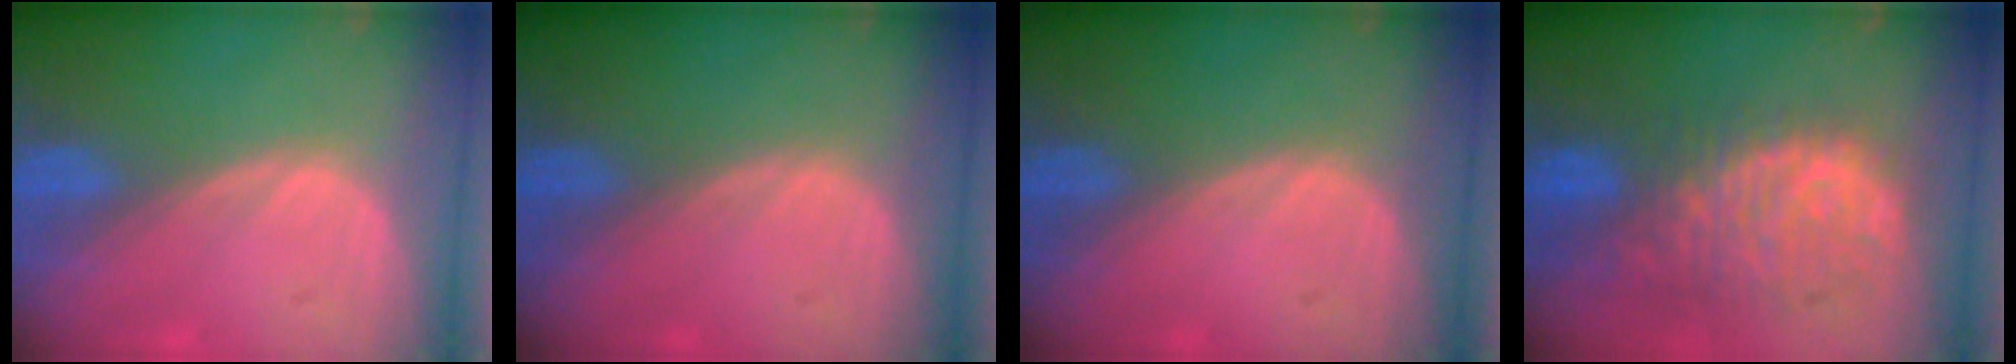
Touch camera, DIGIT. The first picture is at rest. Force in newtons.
{"total": 0.0}
{"total": 0.0}
{"total": 11.0, "press": 9.6, "slide": 5.5}